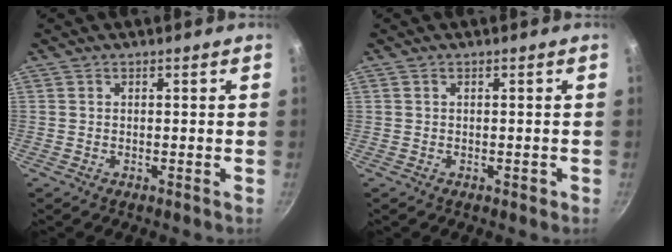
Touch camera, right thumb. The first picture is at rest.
{"total": 1.1, "force": [-0.2, 0.7, 0.8], "torque": [-0.002, 0.006, -0.002]}